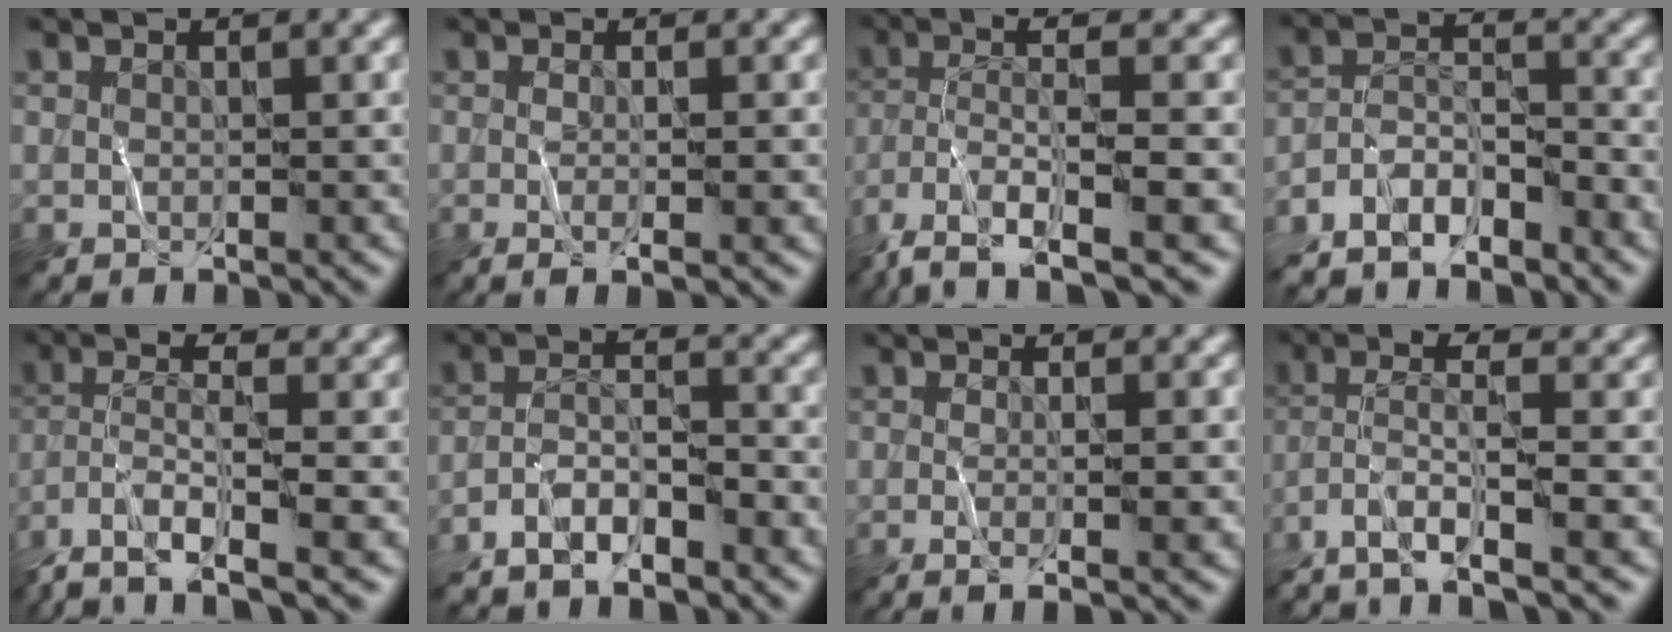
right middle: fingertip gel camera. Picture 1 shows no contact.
{"total": 2.3, "force": [-0.3, 0.3, 2.3], "torque": [-0.032, -0.005, -0.002]}
{"total": 8.3, "force": [-4.5, 1.7, 6.8], "torque": [-0.129, -0.004, -0.086]}
{"total": 5.1, "force": [-4.3, 1.5, 2.3], "torque": [-0.035, 0.003, -0.088]}
{"total": 7.8, "force": [-4.3, 2.0, 6.2], "torque": [-0.127, 0.003, -0.086]}
{"total": 4.9, "force": [-3.6, 1.1, 3.1], "torque": [-0.056, 0.010, -0.071]}
{"total": 2.7, "force": [-0.2, 0.5, 2.7], "torque": [-0.041, -0.003, -0.002]}
{"total": 7.4, "force": [-3.9, 1.7, 6.1], "torque": [-0.117, 0.009, -0.077]}